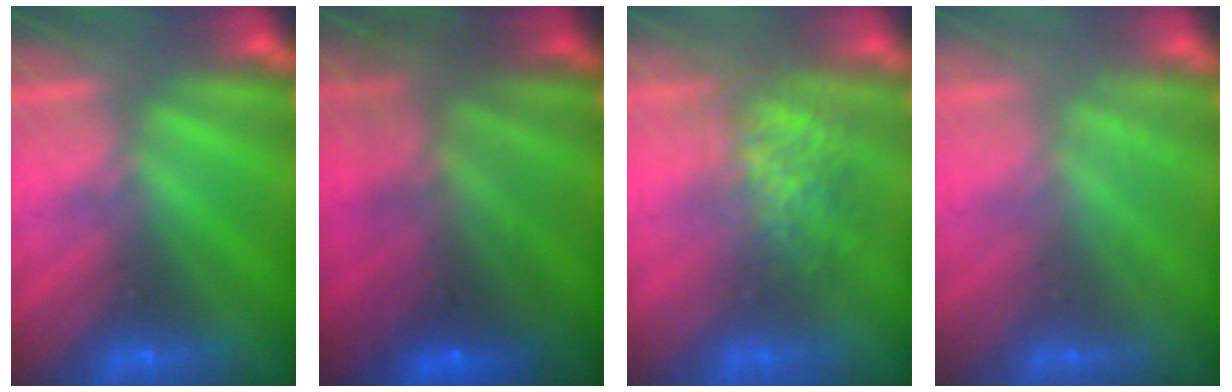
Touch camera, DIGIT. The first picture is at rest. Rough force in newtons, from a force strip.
{"total": 7.0}
{"total": 3.8}
{"total": 1.8}